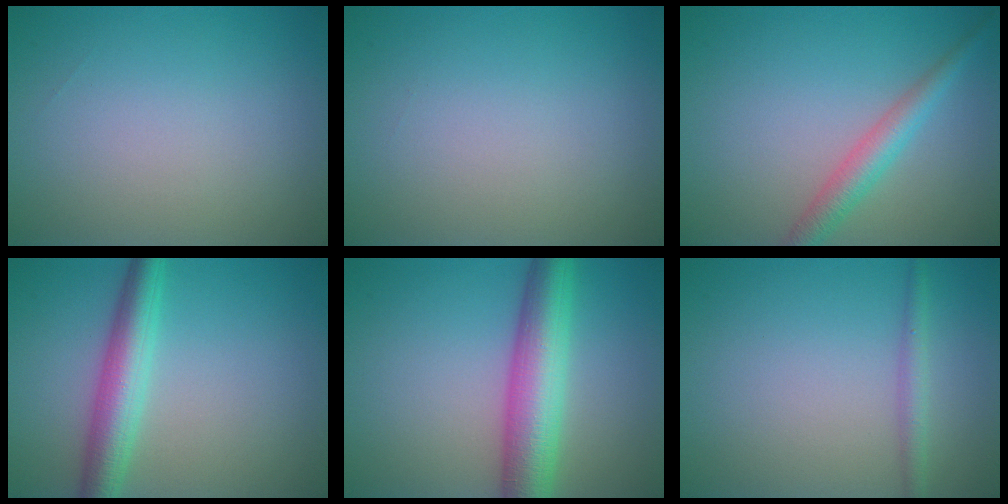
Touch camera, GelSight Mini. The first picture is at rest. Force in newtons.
{"total": 0.0}
{"total": 2.9, "press": 2.9, "slide": 0.1}
{"total": 4.7, "press": 4.7, "slide": 0.1}
{"total": 7.2, "press": 7.2, "slide": 0.3}
{"total": 1.6, "press": 1.6, "slide": 0.1}